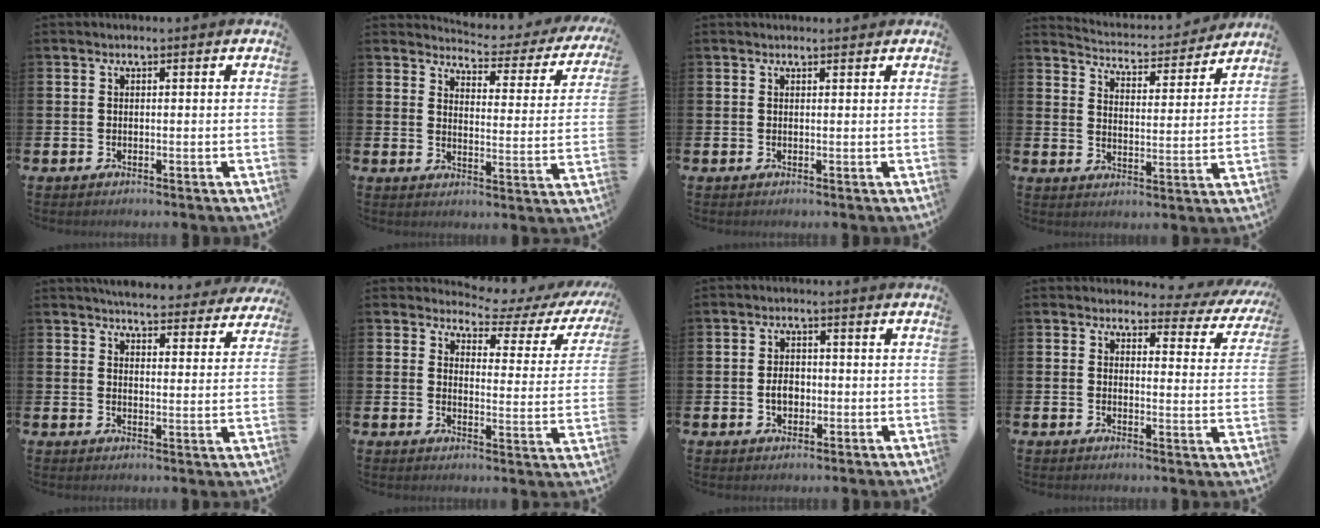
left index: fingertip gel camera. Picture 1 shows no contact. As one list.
[{"total": 3.7, "force": [3.5, 0.9, 1.0], "torque": [-0.036, -0.031, 0.051]}, {"total": 0.7, "force": [0.6, 0.2, 0.1], "torque": [0.007, -0.002, 0.009]}, {"total": 4.3, "force": [4.3, 0.6, 0.2], "torque": [-0.023, -0.043, 0.067]}, {"total": 5.1, "force": [5.0, 0.9, 0.5], "torque": [-0.019, -0.036, 0.087]}, {"total": 4.2, "force": [3.6, 1.6, 1.3], "torque": [-0.042, -0.030, 0.054]}, {"total": 2.7, "force": [-0.5, 2.0, 1.7], "torque": [-0.017, -0.002, -0.016]}, {"total": 2.6, "force": [2.2, 1.4, 0.6], "torque": [-0.016, -0.019, 0.031]}]